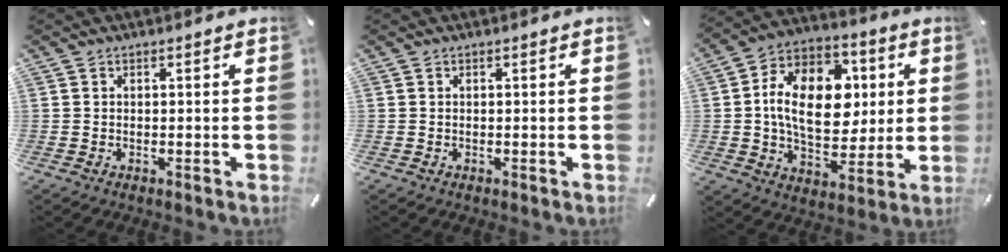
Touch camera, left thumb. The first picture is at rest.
{"total": 0.0}
{"total": 18.8, "force": [2.0, 12.9, 13.6], "torque": [-0.248, 0.007, 0.033]}